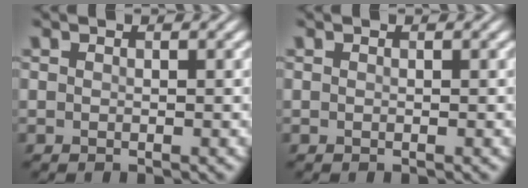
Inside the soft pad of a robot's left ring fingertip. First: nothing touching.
{"total": 0.0}